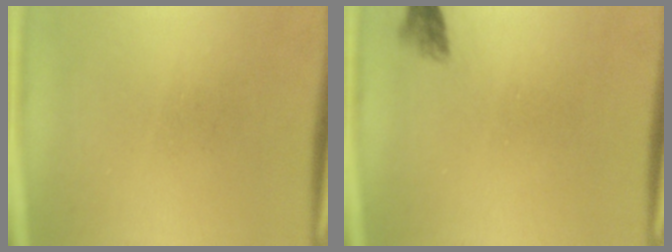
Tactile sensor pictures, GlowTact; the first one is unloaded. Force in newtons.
{"total": 1.5}